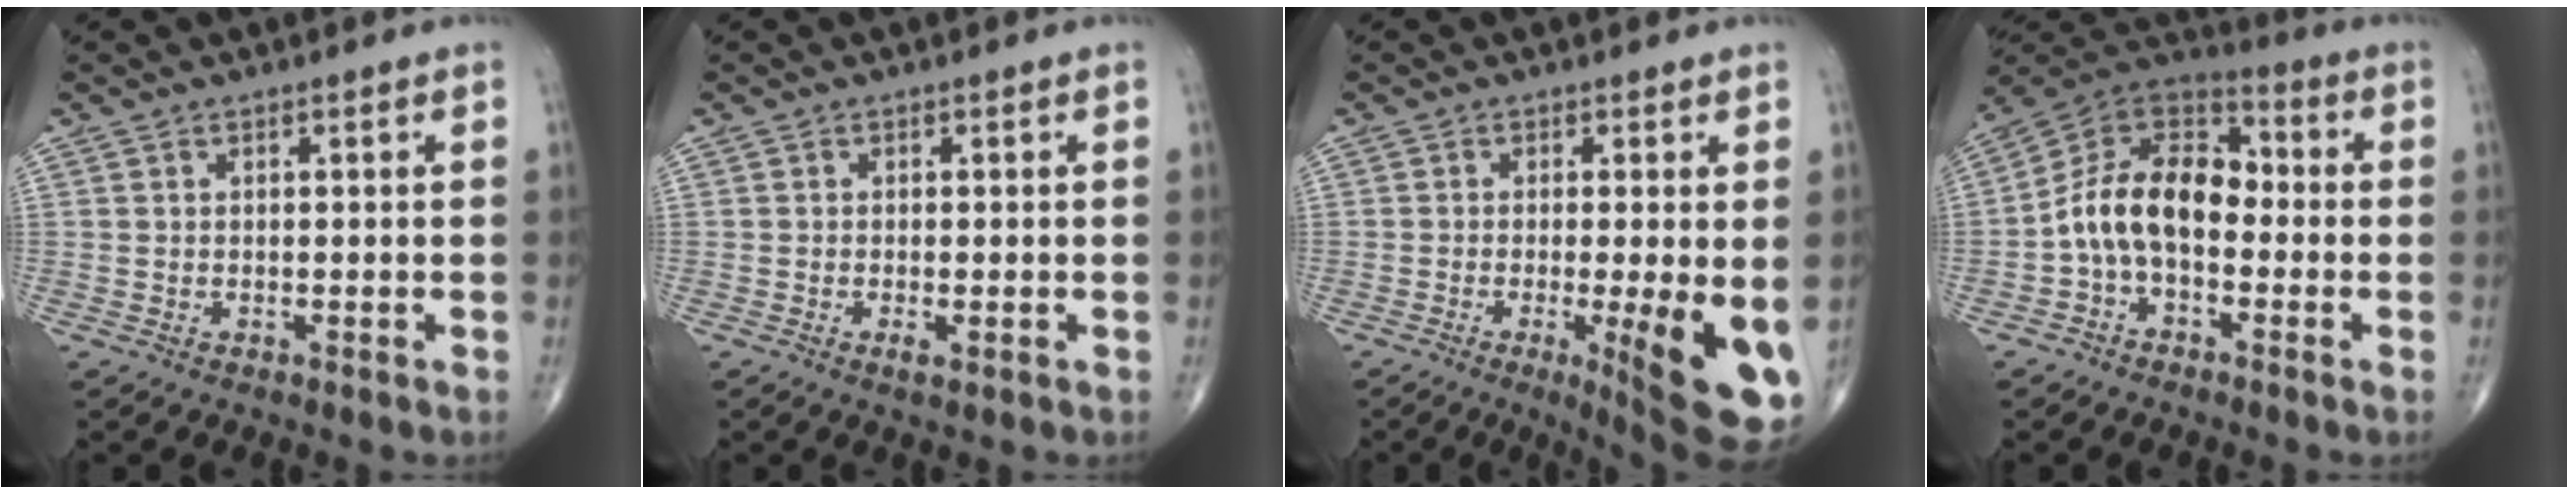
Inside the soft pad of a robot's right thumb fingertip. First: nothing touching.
{"total": 2.5, "force": [-0.9, 0.8, 2.2], "torque": [-0.041, -0.005, -0.016]}
{"total": 12.9, "force": [-3.0, 2.7, 12.3], "torque": [-0.151, -0.024, -0.034]}
{"total": 13.3, "force": [-2.4, 8.5, 10.0], "torque": [-0.157, 0.052, -0.057]}